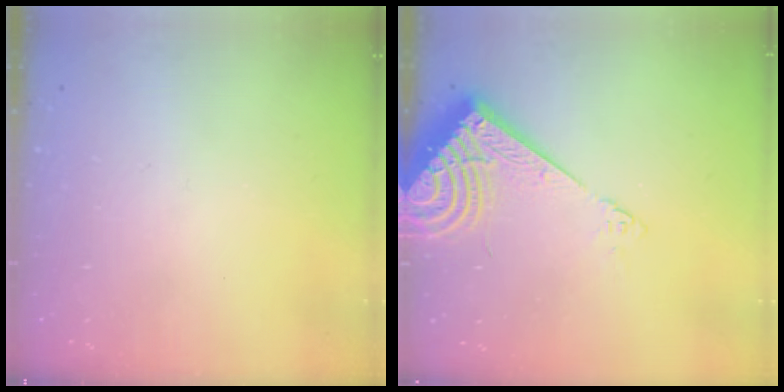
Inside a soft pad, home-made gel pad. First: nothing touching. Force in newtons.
{"total": 8.8, "press": 8.7, "slide": 1.4}